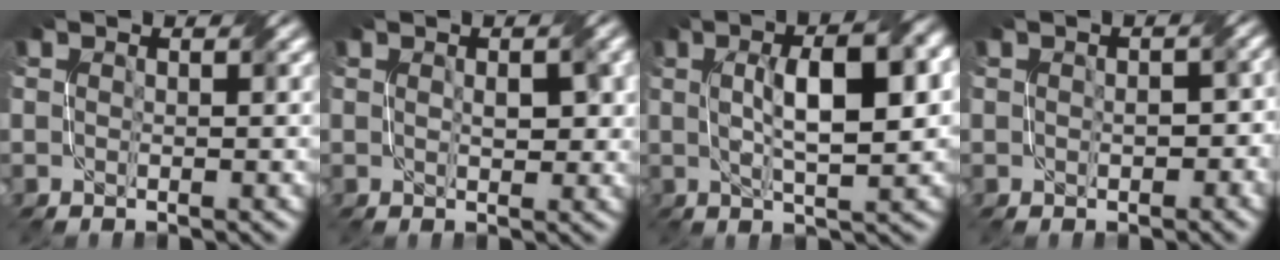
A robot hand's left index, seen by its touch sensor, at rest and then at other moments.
{"total": 2.4, "force": [0.6, 1.2, 2.0], "torque": [-0.029, 0.005, 0.017]}
{"total": 9.0, "force": [2.0, 2.5, 8.4], "torque": [-0.118, 0.017, 0.035]}
{"total": 3.0, "force": [-0.3, 2.2, 1.9], "torque": [0.000, 0.009, 0.014]}